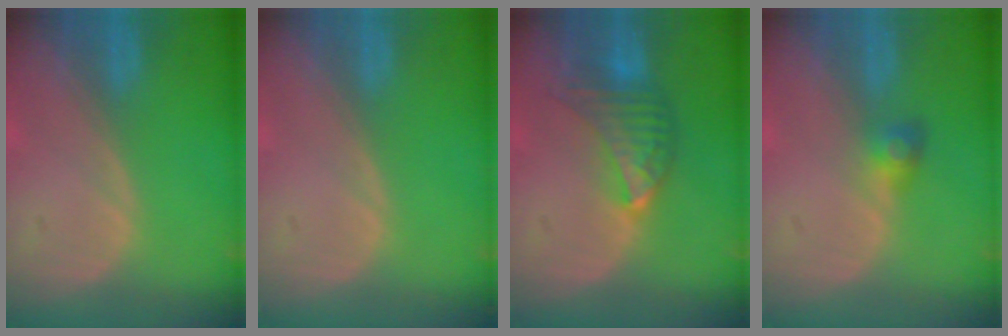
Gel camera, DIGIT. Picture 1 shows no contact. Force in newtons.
{"total": 0.0}
{"total": 6.8, "press": 6.4, "slide": 2.3}
{"total": 2.6, "press": 2.5, "slide": 0.7}